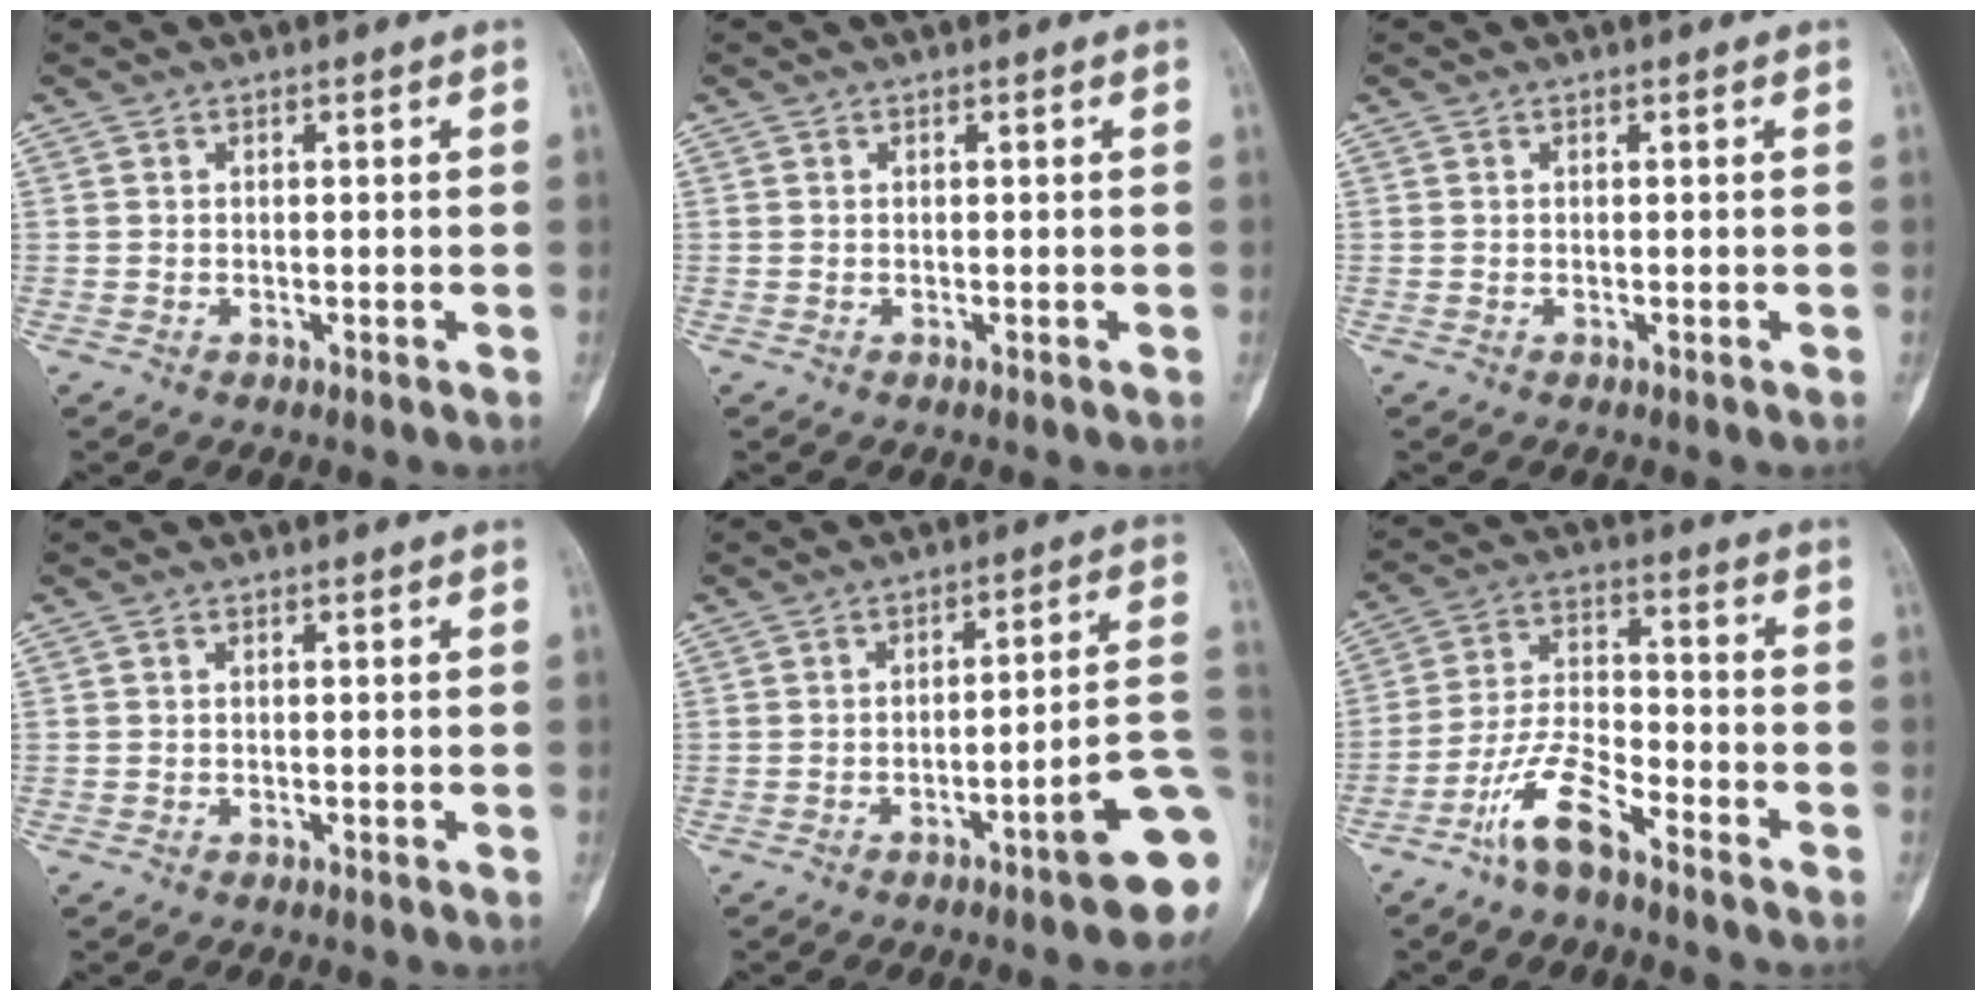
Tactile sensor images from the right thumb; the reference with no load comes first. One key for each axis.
{"total": 0.0}
{"total": 0.0}
{"total": 0.0}
{"total": 12.0, "fx": -4.5, "fy": 1.6, "fz": 11.0, "tx": -0.128, "ty": 0.032, "tz": -0.062}
{"total": 9.6, "fx": -6.7, "fy": 2.7, "fz": 6.3, "tx": -0.133, "ty": 0.051, "tz": -0.136}